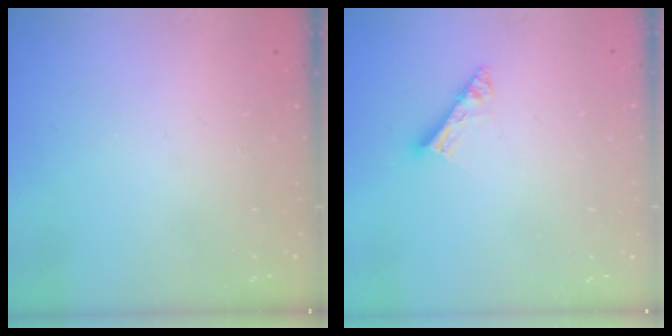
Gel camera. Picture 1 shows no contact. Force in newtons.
{"total": 5.2, "press": 5.2, "slide": 0.1}